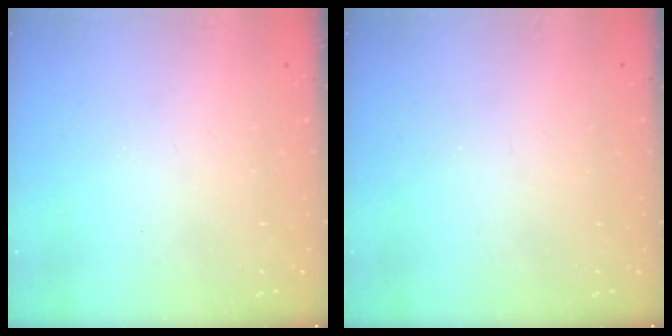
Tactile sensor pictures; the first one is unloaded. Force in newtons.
{"total": 0.0}